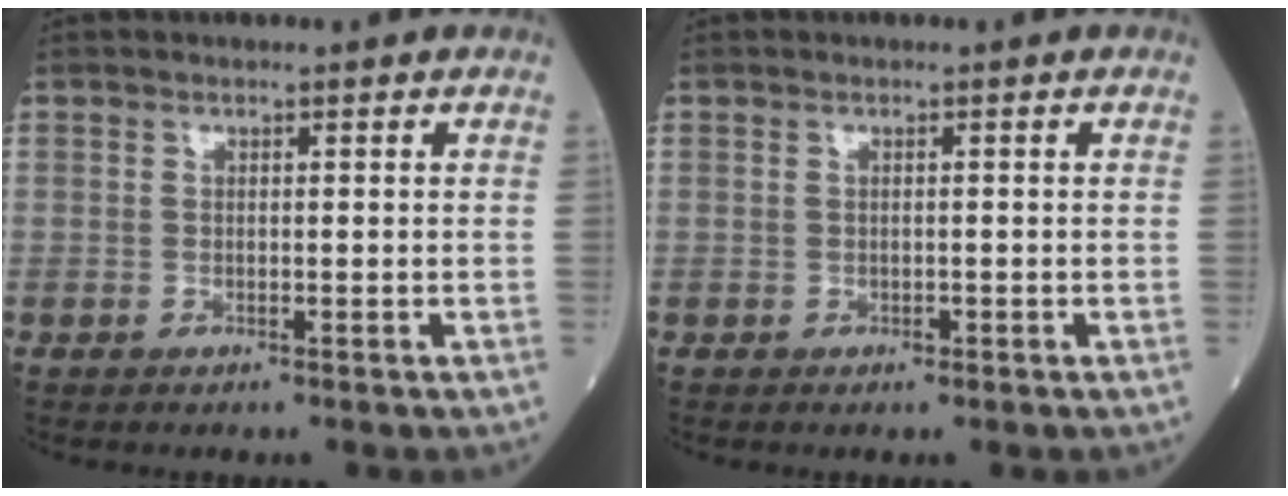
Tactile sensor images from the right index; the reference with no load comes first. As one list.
[{"total": 0.5, "force": [-0.2, 0.3, 0.3], "torque": [-0.004, 0.000, -0.005]}]